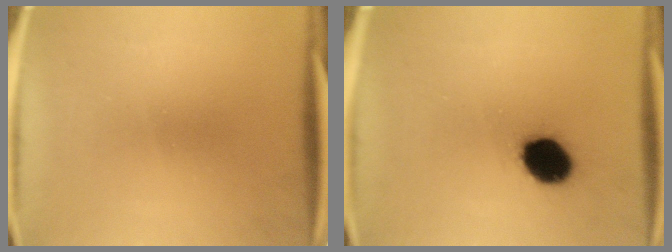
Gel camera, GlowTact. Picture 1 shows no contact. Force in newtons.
{"total": 10.9}